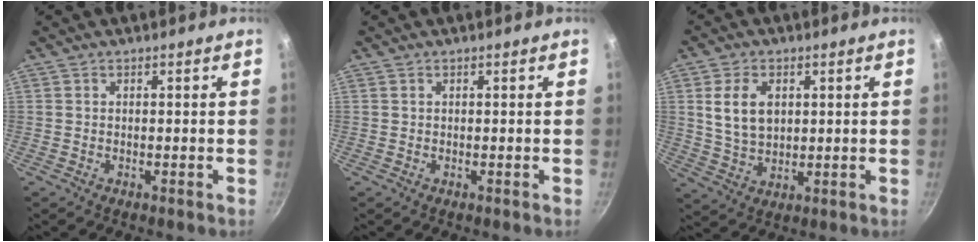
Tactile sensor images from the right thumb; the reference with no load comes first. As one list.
[{"total": 0.0}, {"total": 8.6, "force": [2.3, 5.7, 6.1], "torque": [-0.100, -0.009, 0.051]}]